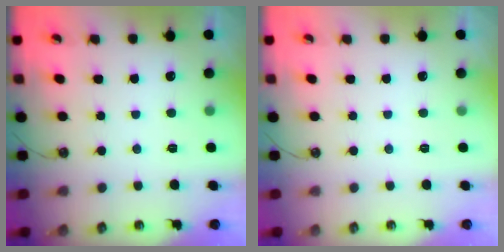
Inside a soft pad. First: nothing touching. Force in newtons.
{"total": 0.0}